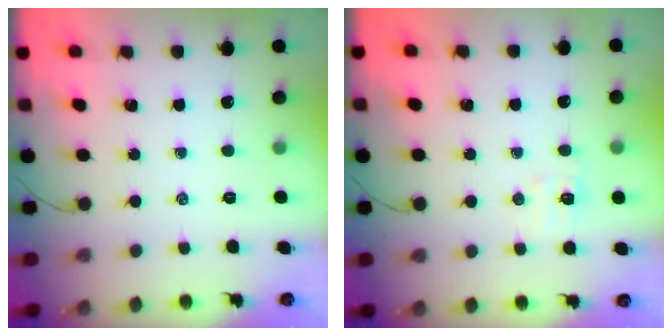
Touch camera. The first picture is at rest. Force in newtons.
{"total": 6.5, "press": 6.4, "slide": 1.0}